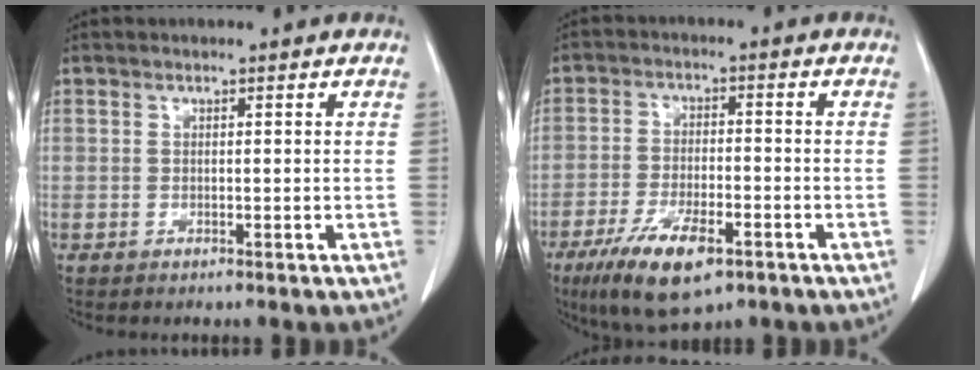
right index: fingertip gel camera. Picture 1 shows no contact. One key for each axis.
{"total": 10.9, "fx": -6.2, "fy": 3.5, "fz": 8.3, "tx": -0.152, "ty": -0.017, "tz": -0.100}